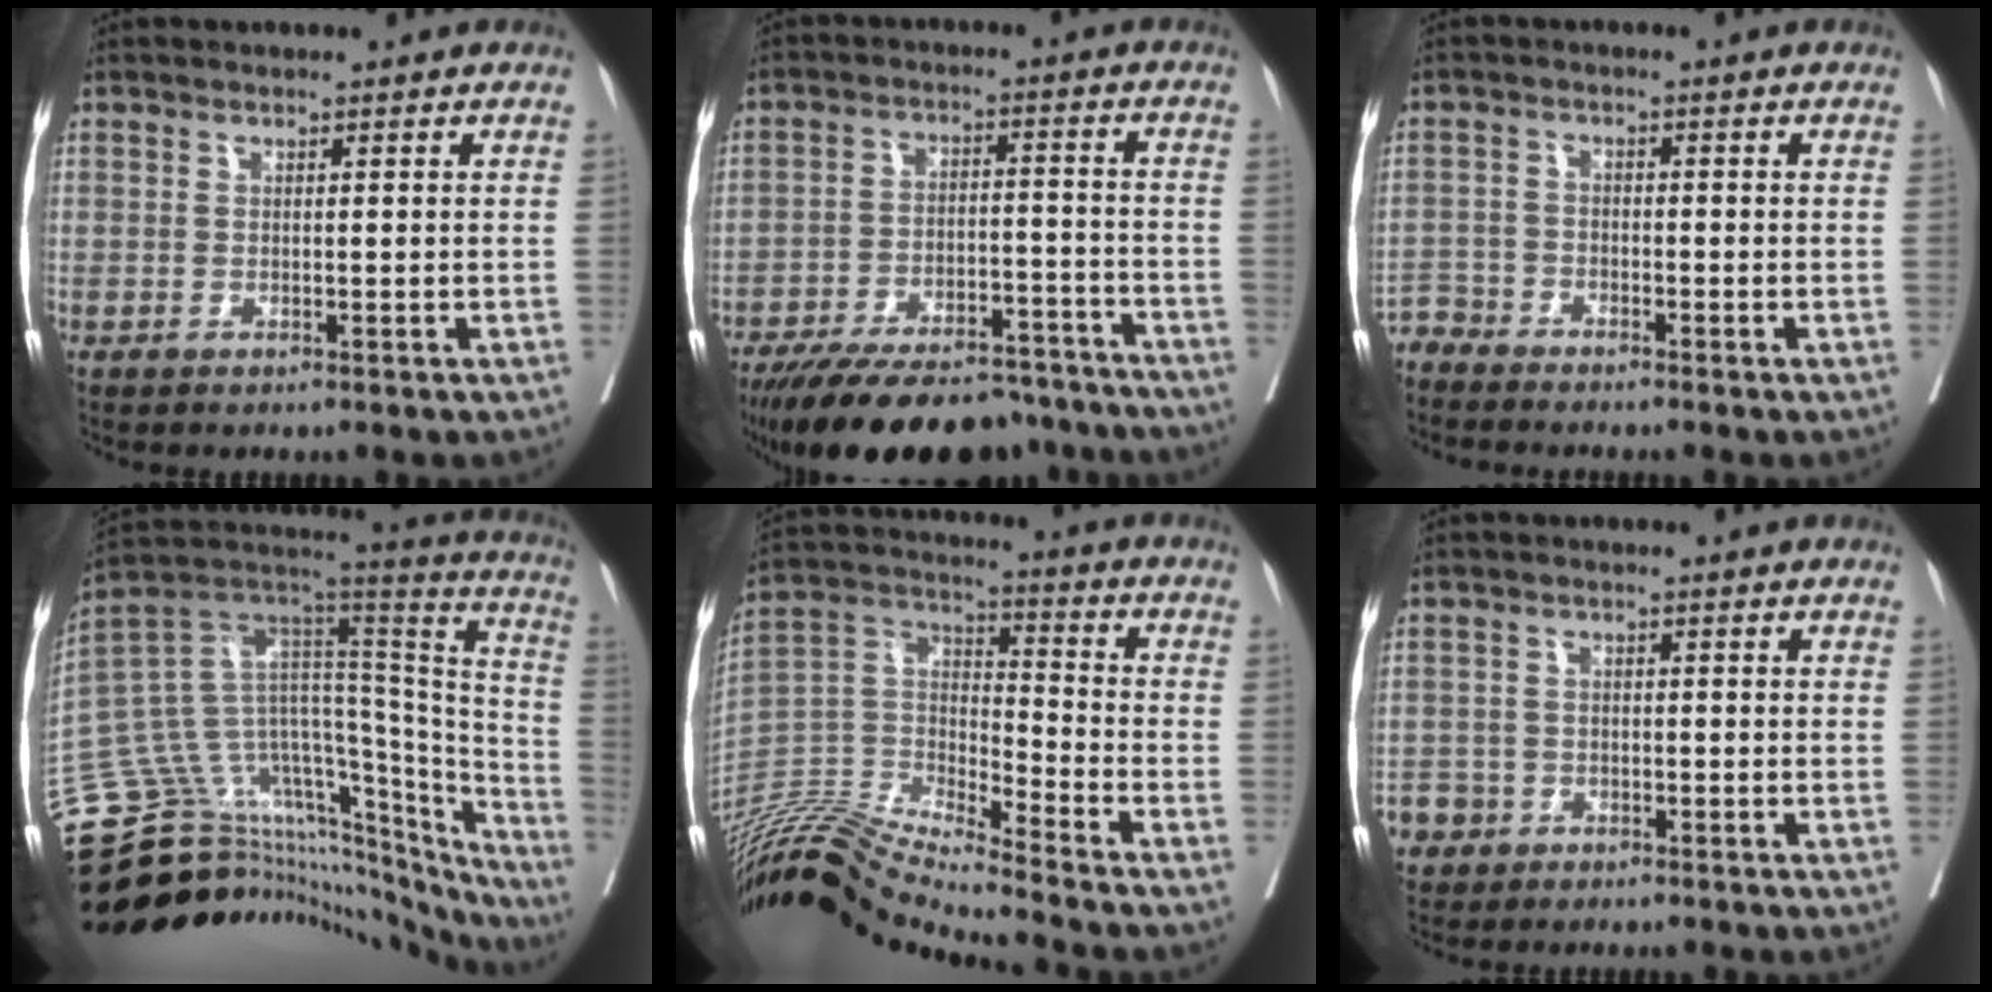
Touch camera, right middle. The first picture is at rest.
{"total": 20.9, "force": [-18.0, 6.3, 8.7], "torque": [-0.140, -0.005, -0.262]}
{"total": 3.9, "force": [-3.8, 0.2, -0.7], "torque": [0.021, -0.011, -0.076]}
{"total": 42.1, "force": [-36.2, 14.6, 16.0], "torque": [-0.233, 0.032, -0.473]}
{"total": 16.0, "force": [-15.3, -1.1, 4.5], "torque": [-0.080, 0.034, -0.292]}
{"total": 3.6, "force": [-2.3, 2.8, -0.1], "torque": [0.003, 0.010, -0.045]}